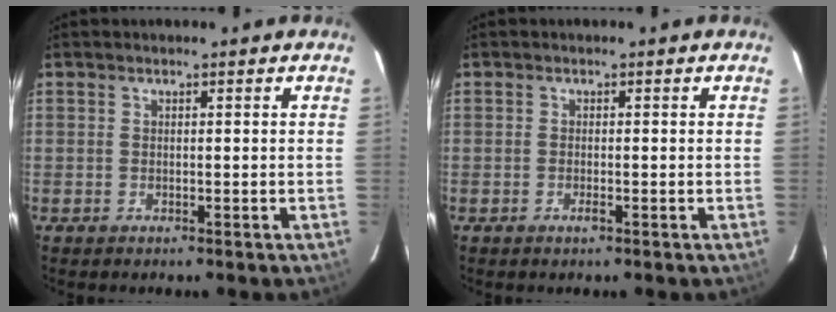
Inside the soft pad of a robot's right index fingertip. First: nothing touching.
{"total": 0.9, "force": [-0.5, 0.2, 0.7], "torque": [-0.014, 0.000, -0.009]}